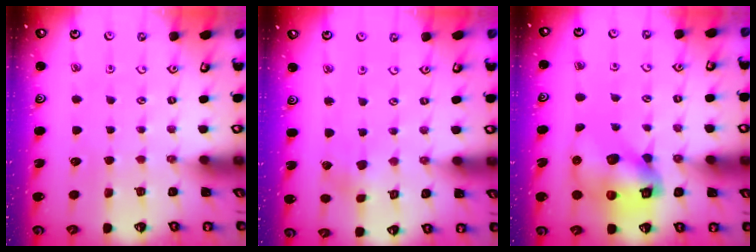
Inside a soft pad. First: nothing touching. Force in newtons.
{"total": 1.4, "press": 1.4, "slide": 0.2}
{"total": 12.5, "press": 12.3, "slide": 1.9}